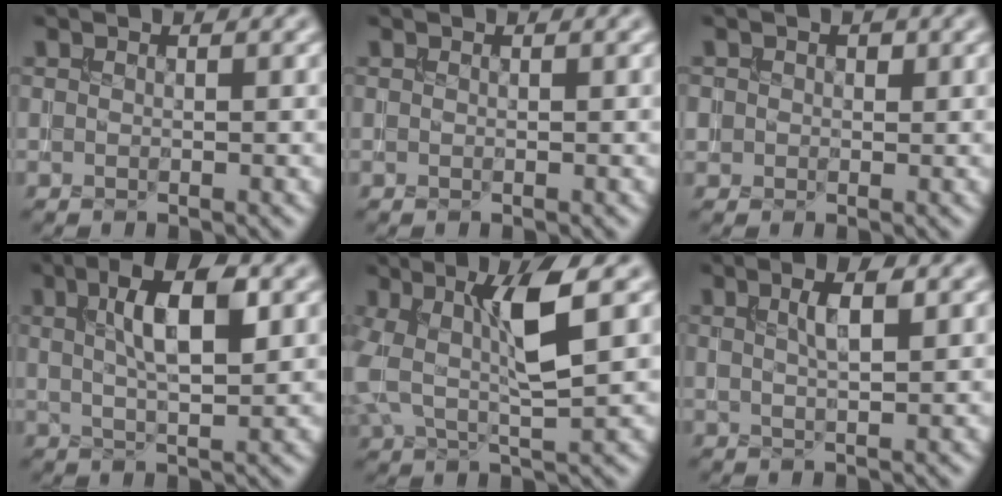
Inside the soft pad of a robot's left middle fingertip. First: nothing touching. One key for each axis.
{"total": 0.0}
{"total": 1.3, "fx": 0.2, "fy": 1.3, "fz": 0.3, "tx": 0.001, "ty": -0.002, "tz": 0.002}
{"total": 6.1, "fx": 2.0, "fy": 2.0, "fz": 5.4, "tx": -0.095, "ty": 0.008, "tz": 0.031}
{"total": 6.5, "fx": 1.2, "fy": 1.9, "fz": 6.1, "tx": -0.125, "ty": 0.006, "tz": 0.021}
{"total": 2.5, "fx": 1.0, "fy": 0.6, "fz": 2.3, "tx": -0.038, "ty": 0.007, "tz": 0.017}